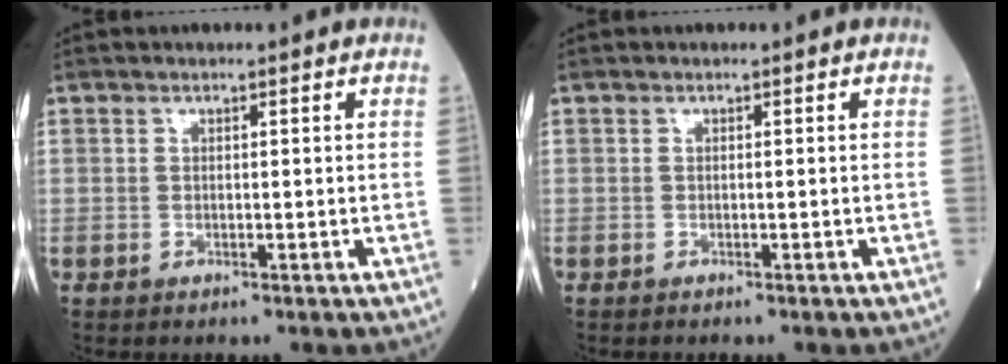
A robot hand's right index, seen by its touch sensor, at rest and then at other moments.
{"total": 0.0}